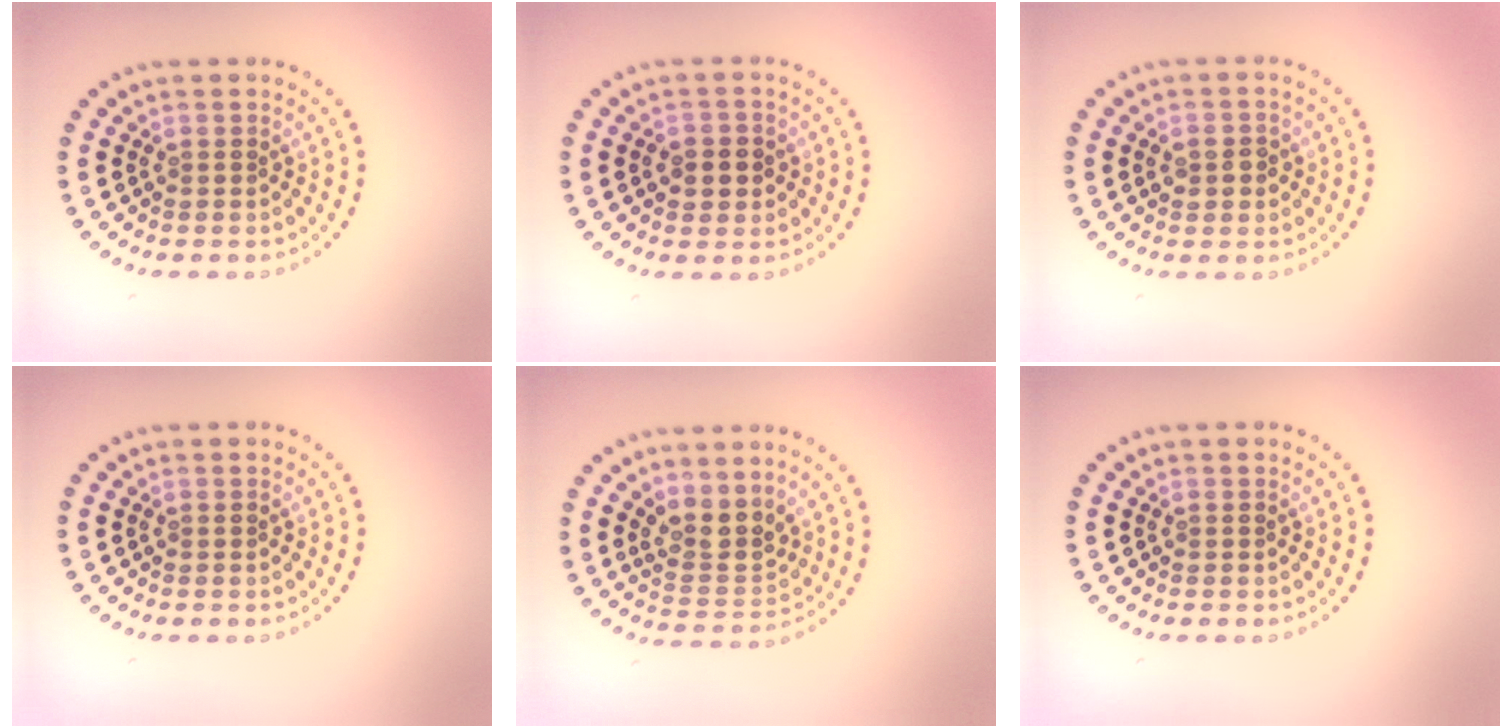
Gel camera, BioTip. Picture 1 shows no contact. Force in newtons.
{"total": 2.3, "press": 2.2, "slide": 0.6}
{"total": 1.8, "press": 1.8, "slide": 0.1}
{"total": 0.0}
{"total": 3.1, "press": 2.5, "slide": 1.9}
{"total": 0.0}